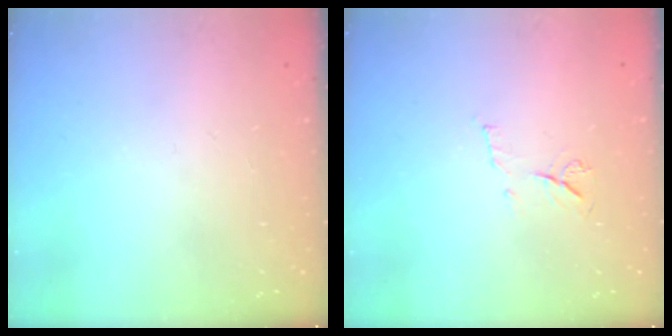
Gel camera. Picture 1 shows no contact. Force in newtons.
{"total": 6.5, "press": 6.5, "slide": 0.8}